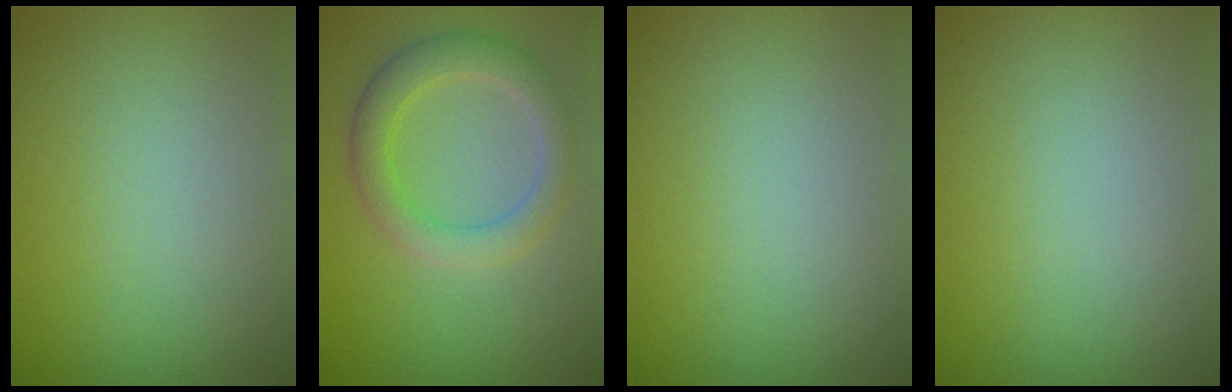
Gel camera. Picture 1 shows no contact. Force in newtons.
{"total": 3.8, "press": 3.8, "slide": 0.1}
{"total": 0.0}
{"total": 0.0}